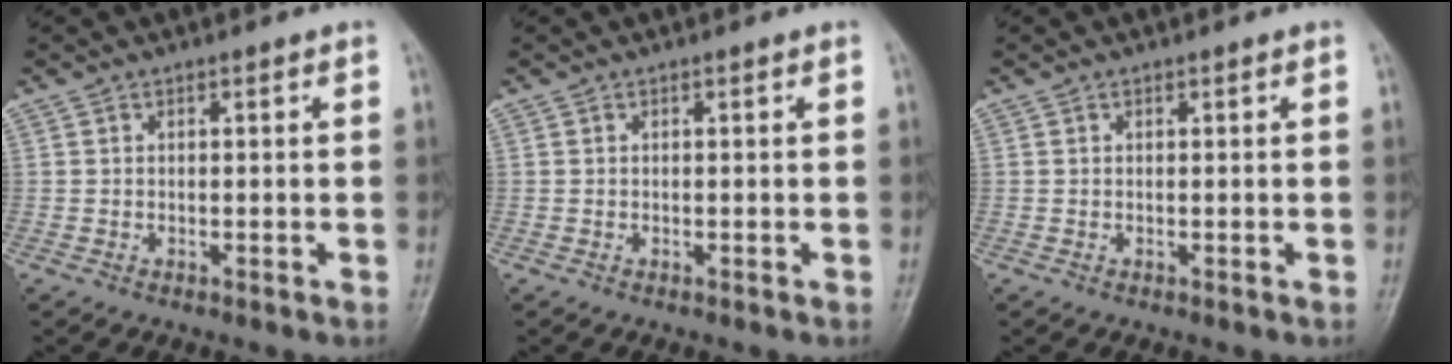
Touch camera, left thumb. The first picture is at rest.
{"total": 0.0}
{"total": 0.0}